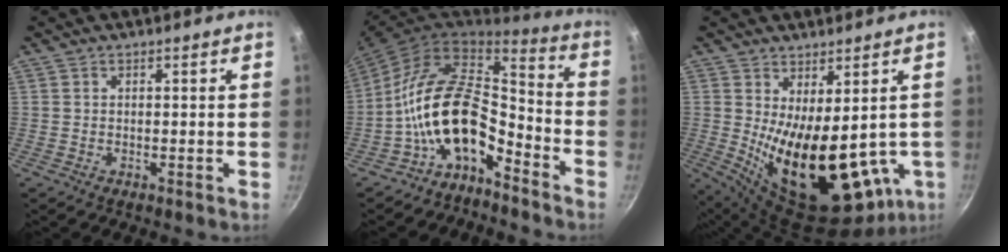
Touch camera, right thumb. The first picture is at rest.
{"total": 15.9, "force": [-7.4, 8.7, 11.0], "torque": [-0.170, 0.081, -0.153]}
{"total": 21.0, "force": [-0.9, 9.7, 18.6], "torque": [-0.256, -0.049, 0.020]}